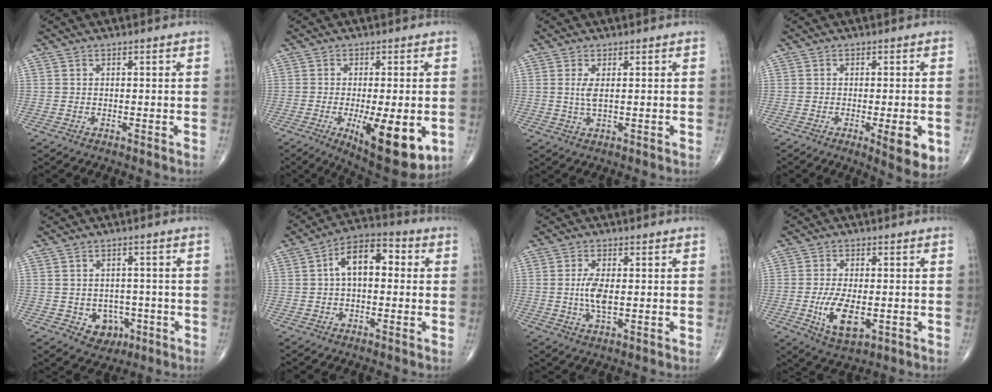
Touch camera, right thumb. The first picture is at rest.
{"total": 14.9, "force": [-4.2, 5.2, 13.4], "torque": [-0.176, -0.019, -0.046]}
{"total": 2.7, "force": [0.5, 0.8, 2.5], "torque": [-0.060, -0.005, 0.017]}
{"total": 7.2, "force": [-2.2, 2.0, 6.6], "torque": [-0.079, -0.013, -0.026]}
{"total": 6.0, "force": [-2.0, 4.8, 2.8], "torque": [-0.010, 0.012, -0.018]}
{"total": 9.9, "force": [1.2, 5.6, 8.1], "torque": [-0.123, 0.034, 0.010]}
{"total": 5.4, "force": [-0.1, 2.2, 4.9], "torque": [-0.103, -0.006, -0.001]}
{"total": 8.7, "force": [-2.0, 4.3, 7.4], "torque": [-0.133, -0.009, -0.028]}